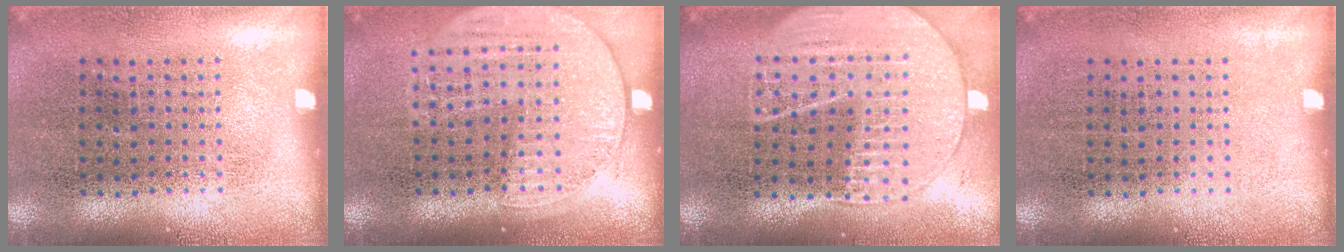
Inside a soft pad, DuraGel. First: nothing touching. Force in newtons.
{"total": 1.4, "press": 1.3, "slide": 0.5}
{"total": 2.0, "press": 1.8, "slide": 0.9}
{"total": 0.0}